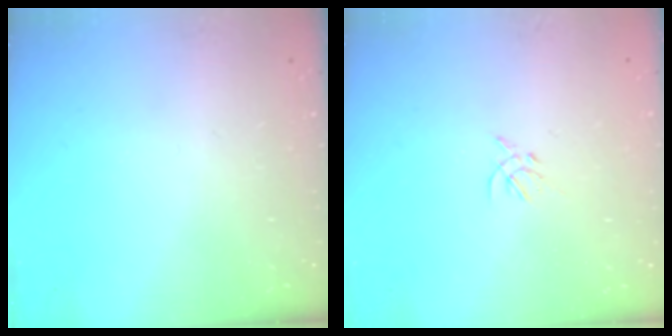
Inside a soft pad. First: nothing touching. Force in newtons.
{"total": 1.4, "press": 1.3, "slide": 0.5}